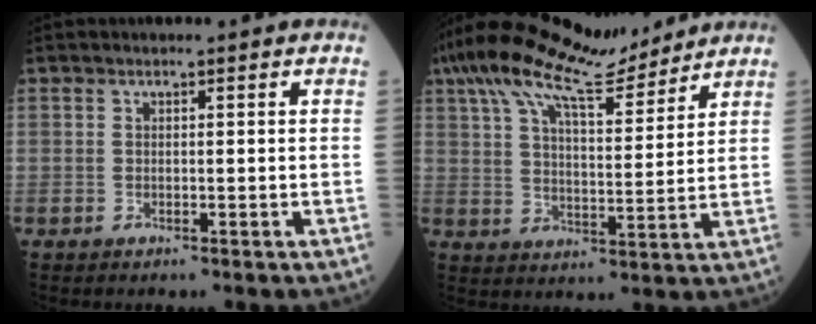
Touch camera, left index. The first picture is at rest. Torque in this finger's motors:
{"motor_torque": [0.98, -1.16, 0.54, 0.14]}